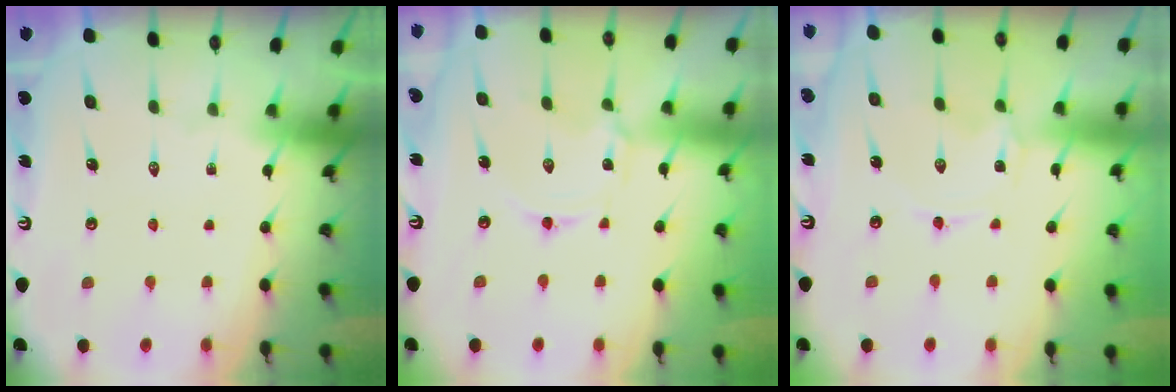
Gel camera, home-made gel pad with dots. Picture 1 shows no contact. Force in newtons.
{"total": 1.6, "press": 1.6, "slide": 0.3}
{"total": 0.0}